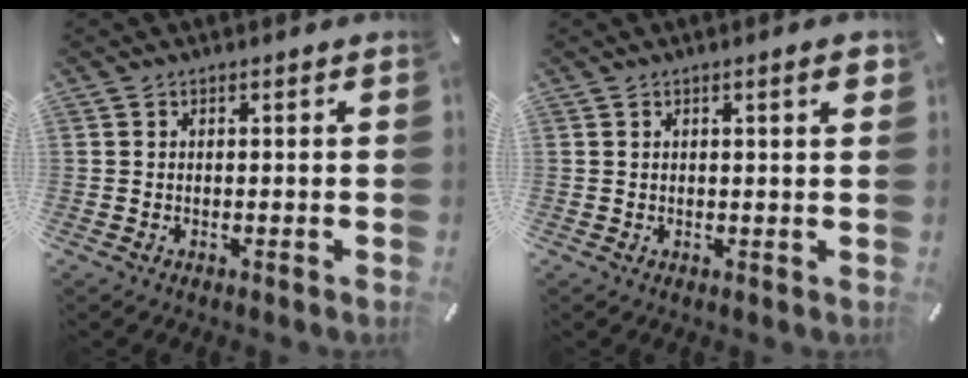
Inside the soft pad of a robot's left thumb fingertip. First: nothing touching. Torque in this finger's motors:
{"motor_torque": [0.12, -0.28, 0.04, 0.09, -0.01]}